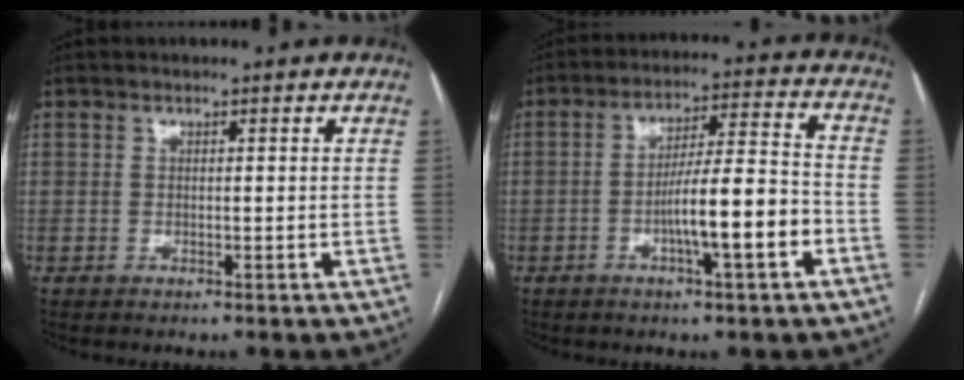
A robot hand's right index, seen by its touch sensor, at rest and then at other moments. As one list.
[{"total": 10.4, "force": [-3.8, 0.7, 9.6], "torque": [-0.162, 0.012, -0.061]}]